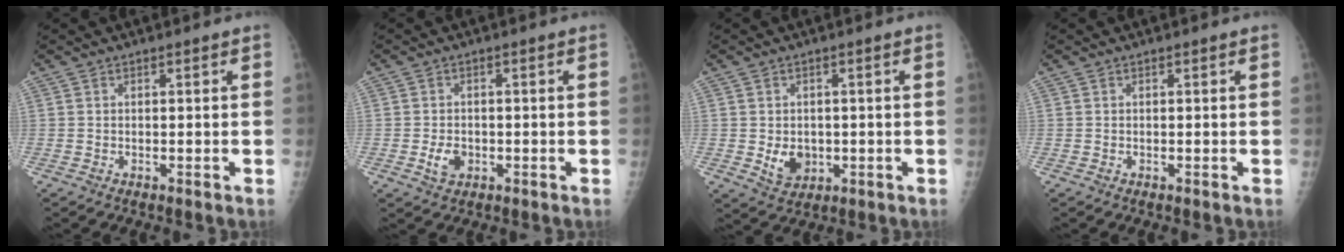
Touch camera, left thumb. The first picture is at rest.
{"total": 3.6, "force": [-1.1, 2.6, 2.3], "torque": [-0.034, 0.006, -0.015]}
{"total": 5.3, "force": [-0.8, 4.2, 3.2], "torque": [-0.031, 0.000, -0.001]}
{"total": 0.0}